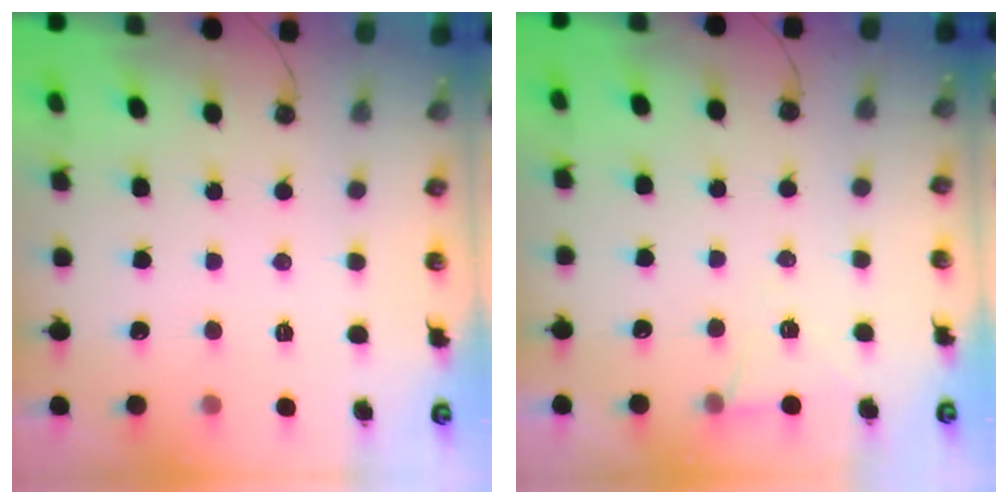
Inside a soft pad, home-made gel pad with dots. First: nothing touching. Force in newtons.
{"total": 5.3, "press": 3.2, "slide": 4.2}